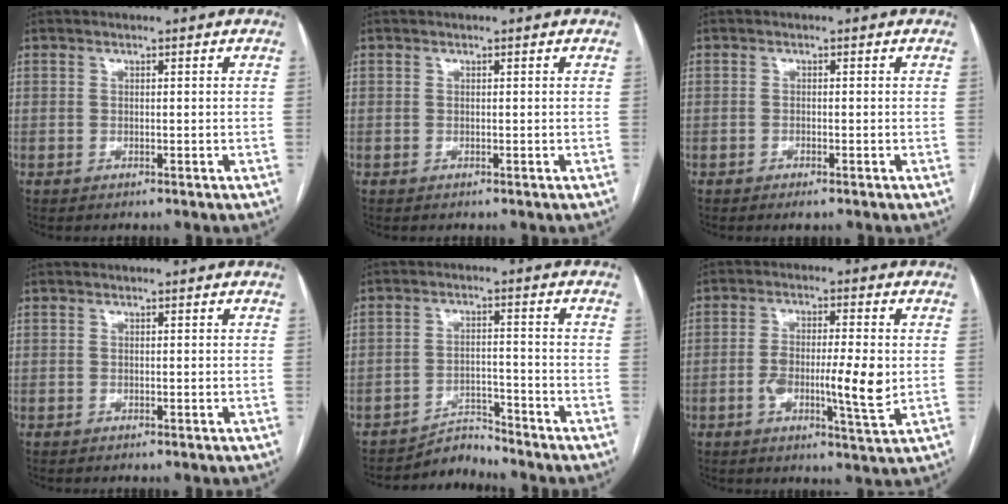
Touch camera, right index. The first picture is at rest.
{"total": 0.0}
{"total": 1.4, "force": [-1.0, 0.2, 1.0], "torque": [-0.015, -0.002, -0.013]}
{"total": 0.0}
{"total": 3.1, "force": [-3.1, 0.2, -0.3], "torque": [0.009, -0.010, -0.049]}
{"total": 8.9, "force": [-1.1, 1.4, 8.7], "torque": [-0.148, 0.000, -0.018]}